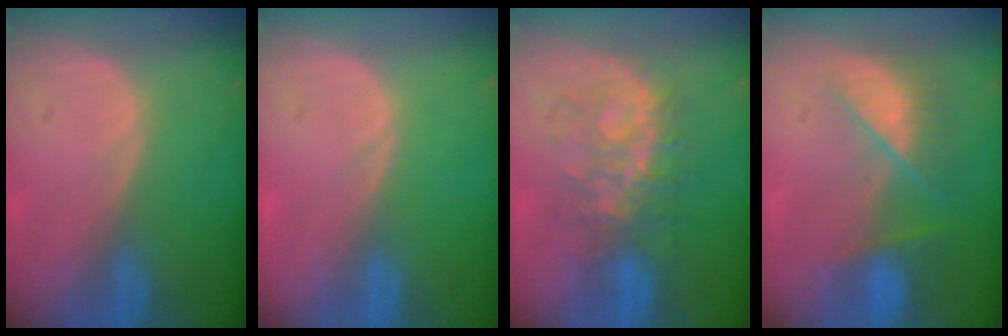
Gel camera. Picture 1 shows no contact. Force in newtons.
{"total": 0.0}
{"total": 7.7, "press": 7.6, "slide": 0.7}
{"total": 7.2, "press": 6.6, "slide": 2.9}